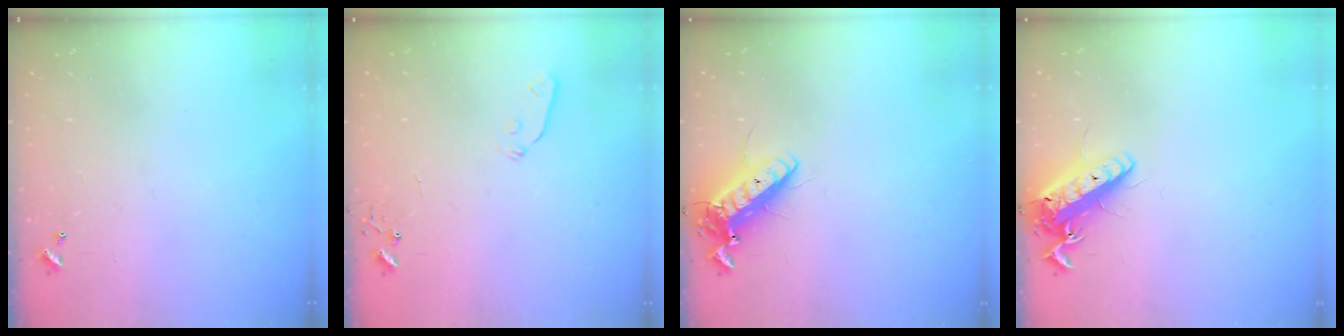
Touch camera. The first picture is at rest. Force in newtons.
{"total": 3.9, "press": 3.8, "slide": 0.8}
{"total": 14.3, "press": 14.0, "slide": 2.8}
{"total": 14.0, "press": 13.8, "slide": 2.7}